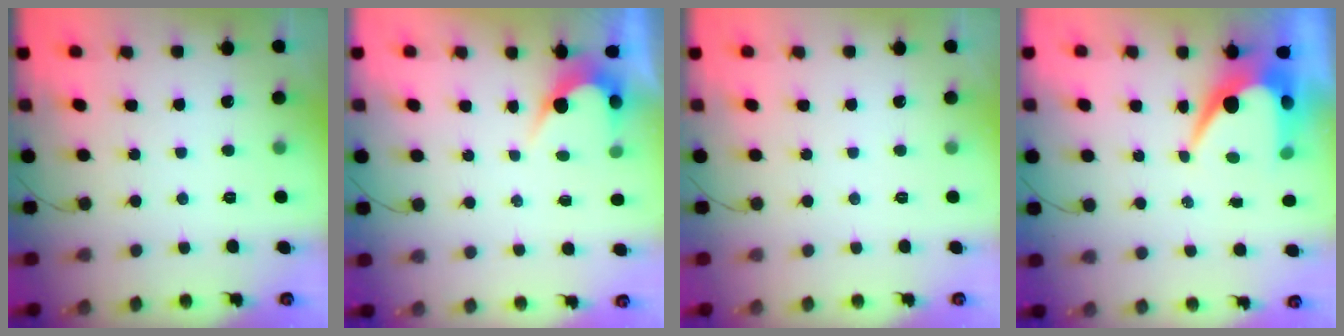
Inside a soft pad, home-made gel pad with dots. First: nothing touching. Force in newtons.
{"total": 3.2, "press": 3.2, "slide": 0.2}
{"total": 0.0}
{"total": 9.3, "press": 9.3, "slide": 0.6}